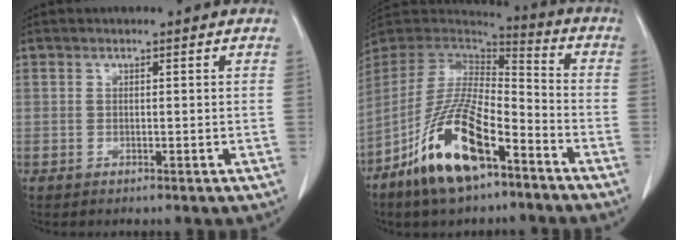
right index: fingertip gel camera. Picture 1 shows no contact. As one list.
[{"total": 16.6, "force": [-9.2, 4.9, 12.9], "torque": [-0.263, -0.016, -0.168]}]